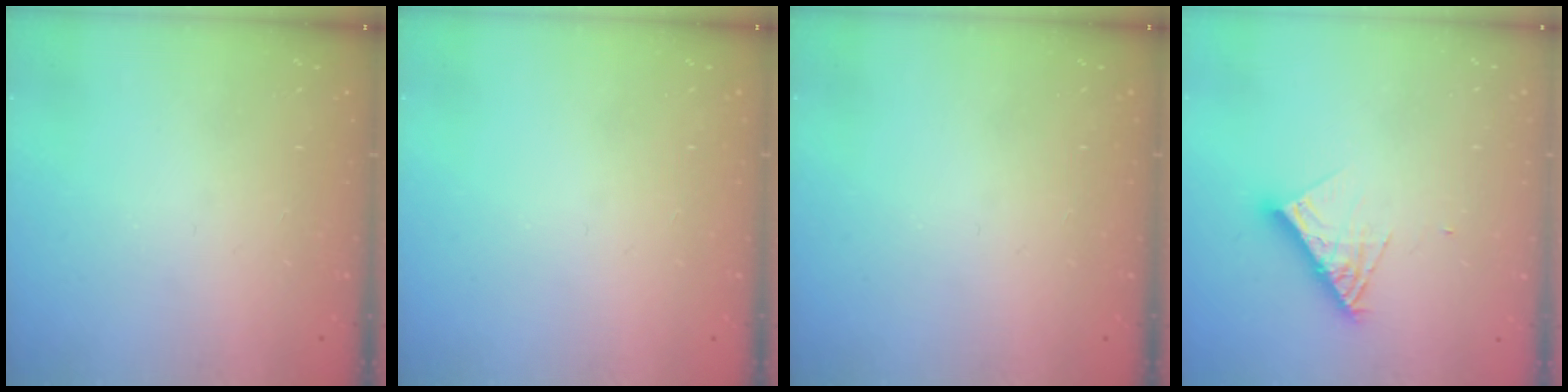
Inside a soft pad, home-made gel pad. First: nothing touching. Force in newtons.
{"total": 0.0}
{"total": 0.0}
{"total": 9.3, "press": 9.2, "slide": 0.8}